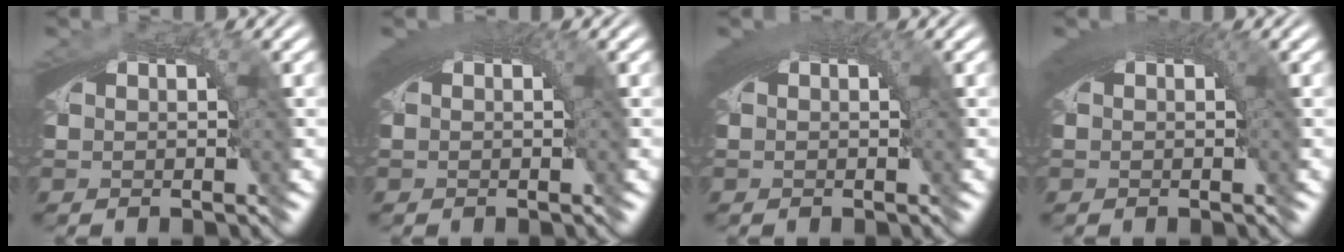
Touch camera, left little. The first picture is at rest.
{"total": 2.7, "force": [1.0, 0.7, 2.4], "torque": [-0.028, 0.007, 0.013]}
{"total": 2.7, "force": [1.0, 0.7, 2.4], "torque": [-0.026, 0.007, 0.013]}
{"total": 2.9, "force": [1.2, 0.8, 2.6], "torque": [-0.027, 0.009, 0.014]}